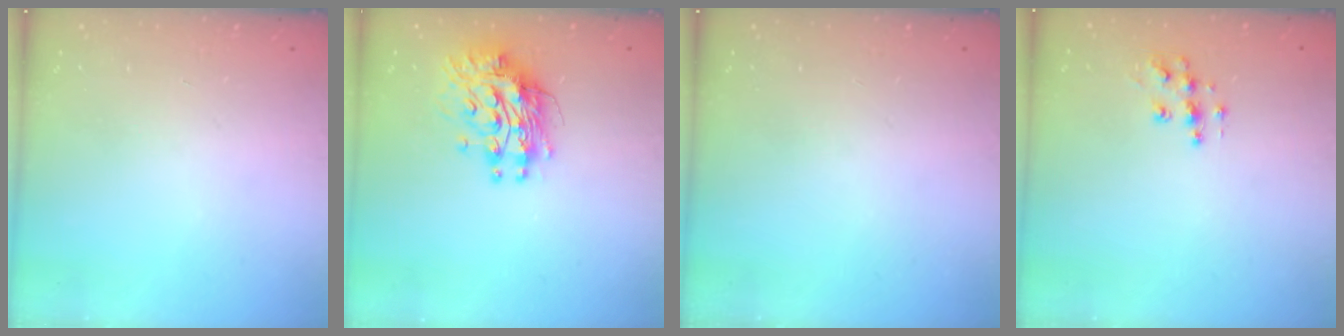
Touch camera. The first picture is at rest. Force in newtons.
{"total": 11.5, "press": 11.5, "slide": 1.0}
{"total": 0.0}
{"total": 8.6, "press": 8.6, "slide": 0.3}